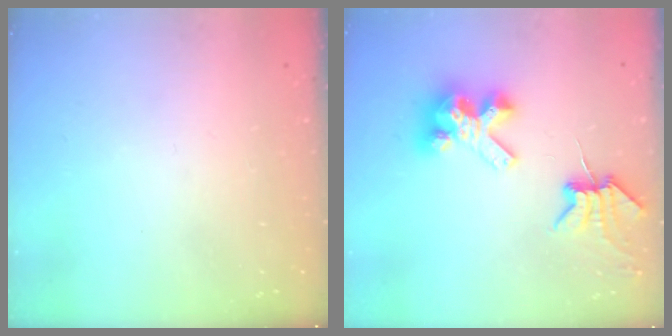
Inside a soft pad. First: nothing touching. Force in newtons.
{"total": 9.1, "press": 9.1, "slide": 1.2}